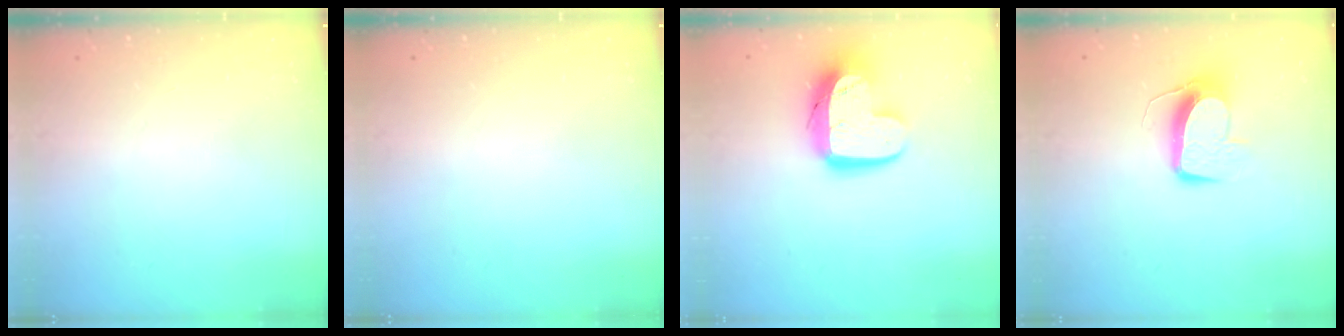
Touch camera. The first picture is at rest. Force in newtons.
{"total": 0.0}
{"total": 14.4, "press": 14.3, "slide": 1.4}
{"total": 10.5, "press": 10.5, "slide": 0.8}